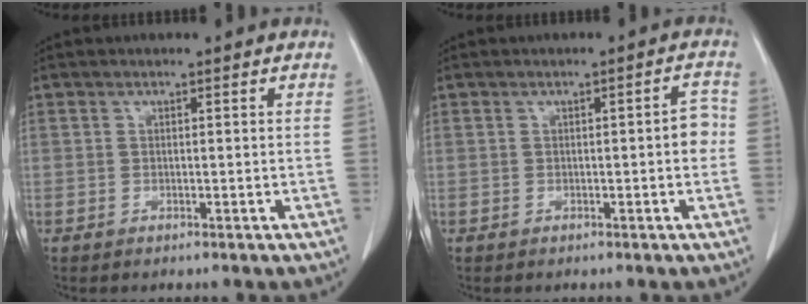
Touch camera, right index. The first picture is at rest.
{"total": 2.7, "force": [-0.2, 0.6, 2.7], "torque": [-0.028, 0.005, -0.005]}